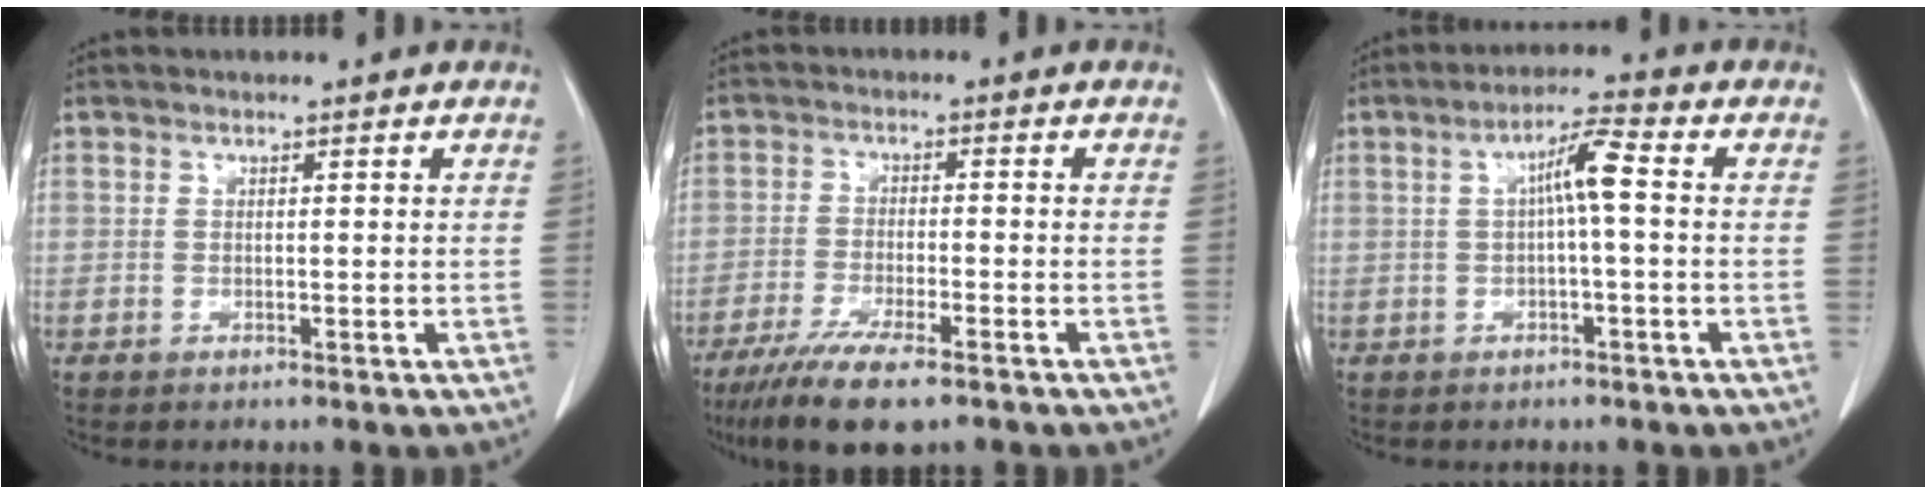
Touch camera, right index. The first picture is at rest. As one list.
[{"total": 9.6, "force": [-6.8, 1.2, 6.7], "torque": [-0.112, -0.022, -0.109]}, {"total": 5.0, "force": [0.4, 0.3, 5.0], "torque": [-0.087, 0.015, 0.007]}]